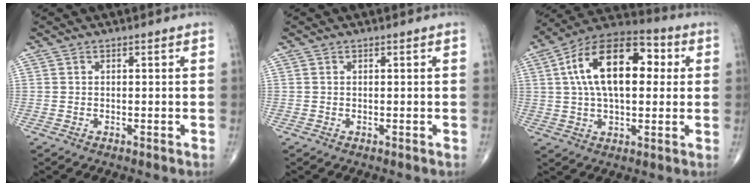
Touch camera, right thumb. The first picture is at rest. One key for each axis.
{"total": 0.0}
{"total": 19.1, "fx": 3.7, "fy": 10.2, "fz": 15.7, "tx": -0.249, "ty": 0.028, "tz": 0.052}